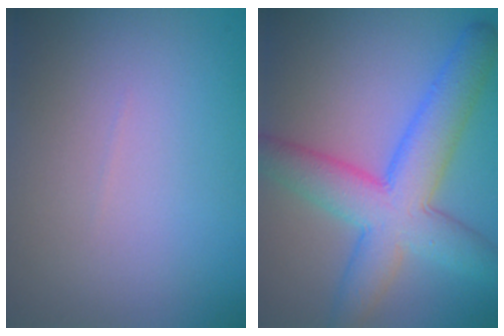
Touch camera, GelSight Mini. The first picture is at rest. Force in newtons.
{"total": 7.7, "press": 7.7, "slide": 0.2}